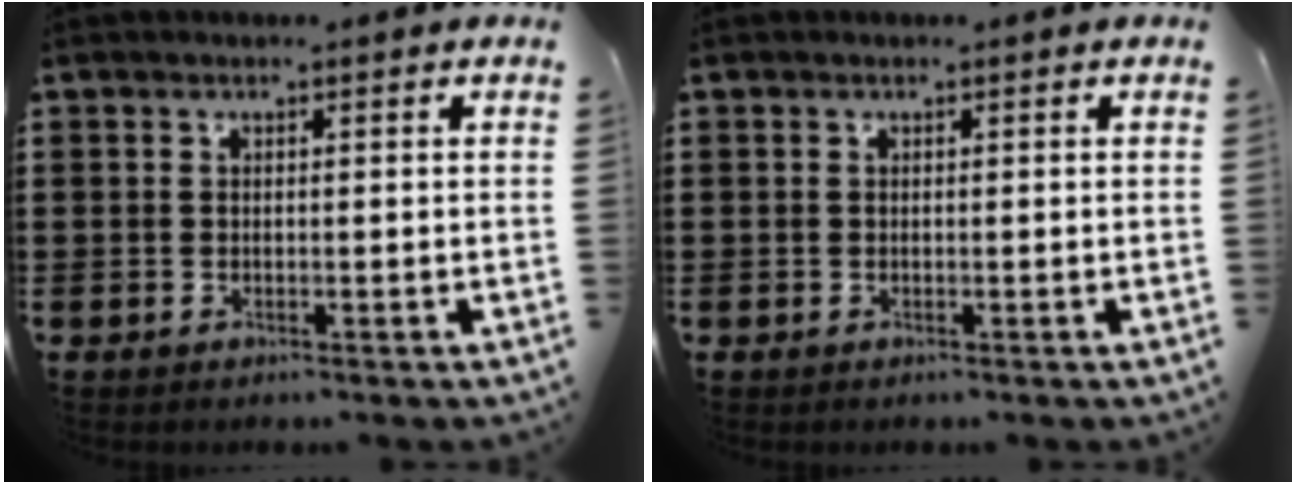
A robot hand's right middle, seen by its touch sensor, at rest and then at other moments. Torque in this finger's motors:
{"motor_torque": [-0.07, -0.07, 0.01, -0.01]}